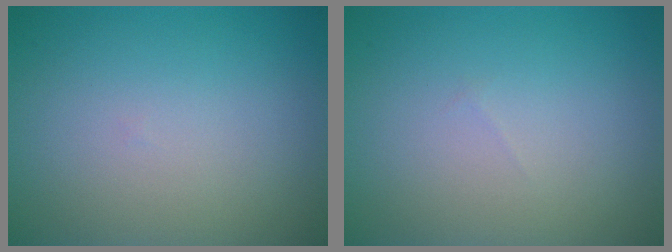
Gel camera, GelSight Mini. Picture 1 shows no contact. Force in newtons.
{"total": 0.0}